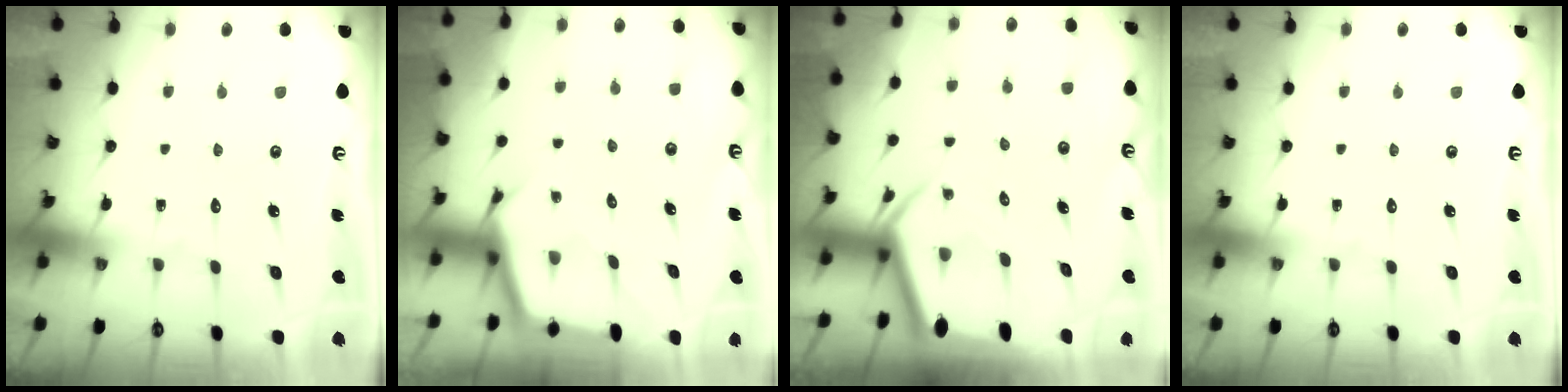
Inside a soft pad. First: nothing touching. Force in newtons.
{"total": 2.7, "press": 2.7, "slide": 0.1}
{"total": 4.0, "press": 3.9, "slide": 0.4}
{"total": 0.0}